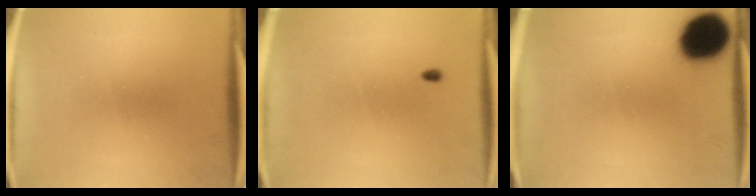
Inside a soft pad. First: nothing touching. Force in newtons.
{"total": 0.7}
{"total": 16.4}